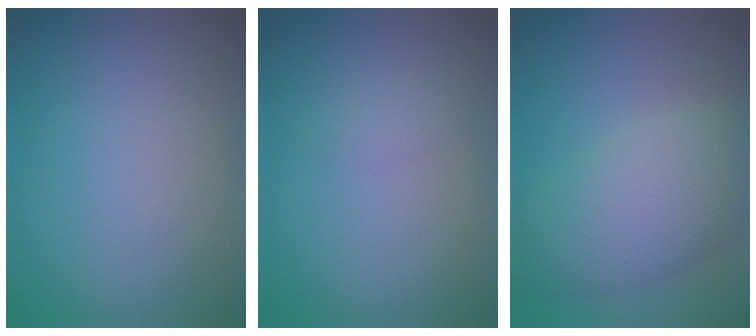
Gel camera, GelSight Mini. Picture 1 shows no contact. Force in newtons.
{"total": 2.1, "press": 2.1, "slide": 0.2}
{"total": 7.0, "press": 7.0, "slide": 0.3}